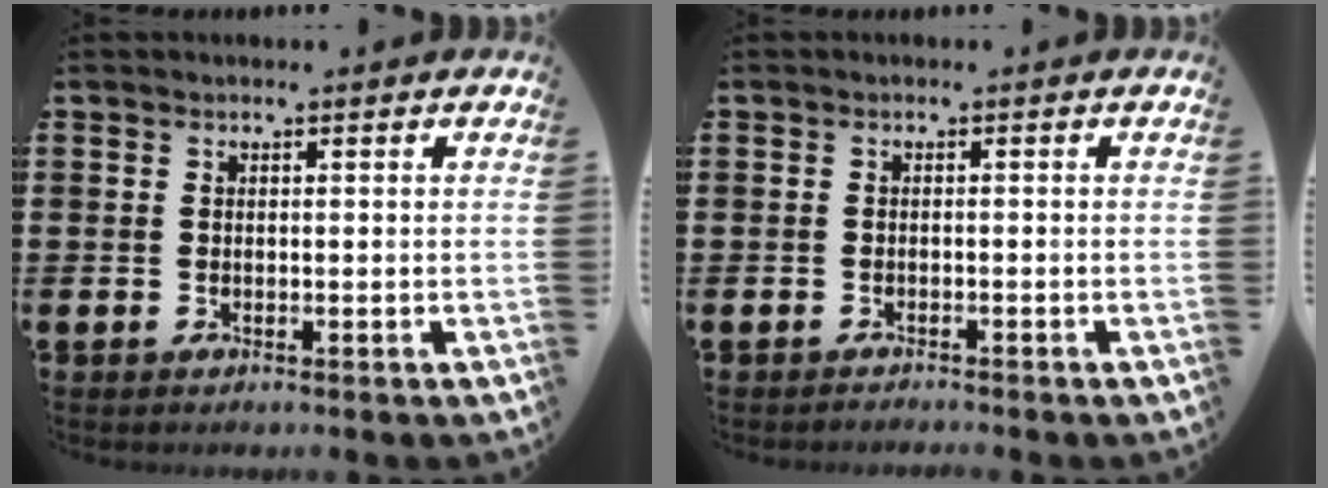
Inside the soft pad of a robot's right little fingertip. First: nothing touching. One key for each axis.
{"total": 0.6, "fx": -0.6, "fy": -0.1, "fz": 0.0, "tx": -0.001, "ty": -0.001, "tz": -0.013}